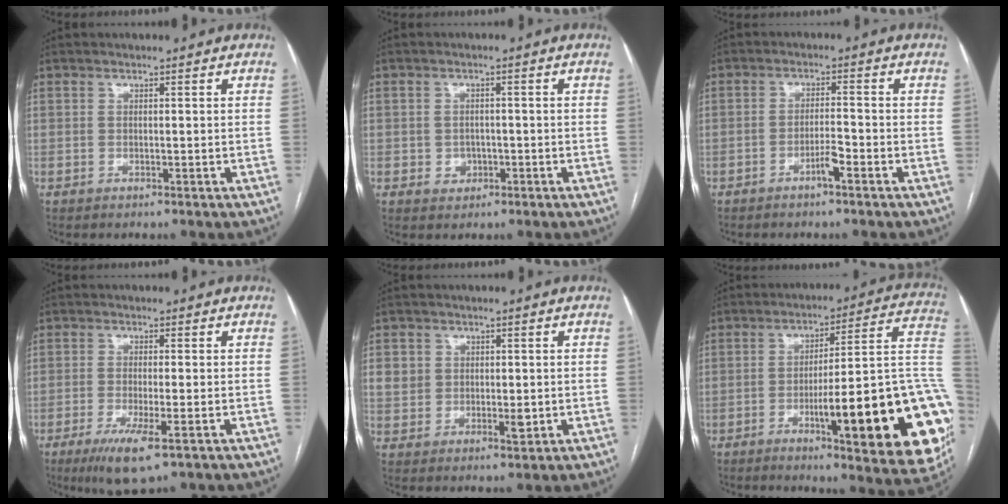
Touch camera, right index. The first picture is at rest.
{"total": 2.6, "force": [-0.8, 2.3, 0.8], "torque": [-0.005, 0.007, -0.006]}
{"total": 2.8, "force": [-1.8, 0.2, 2.2], "torque": [-0.037, 0.001, -0.032]}
{"total": 6.8, "force": [-3.5, 0.8, 5.8], "torque": [-0.109, -0.019, -0.056]}
{"total": 4.9, "force": [0.6, 4.0, 2.7], "torque": [-0.035, 0.001, 0.015]}
{"total": 26.5, "force": [-7.3, 3.6, 25.2], "torque": [-0.244, 0.007, -0.093]}